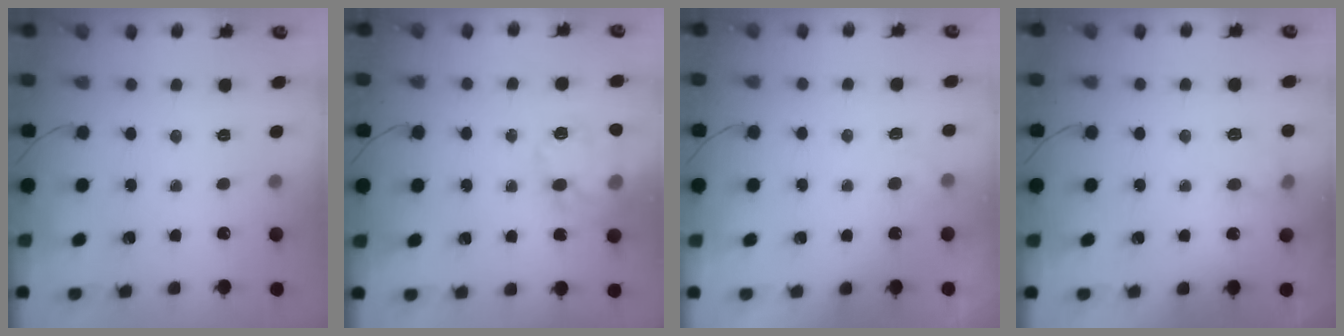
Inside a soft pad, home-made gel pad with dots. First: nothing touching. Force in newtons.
{"total": 18.3, "press": 18.2, "slide": 1.9}
{"total": 2.0, "press": 1.6, "slide": 1.2}
{"total": 8.0, "press": 7.8, "slide": 1.9}